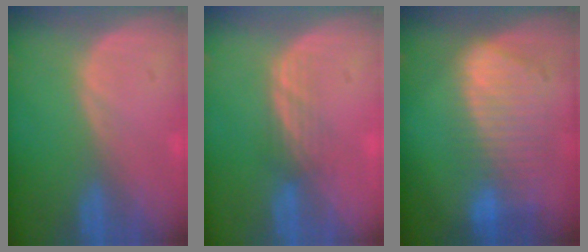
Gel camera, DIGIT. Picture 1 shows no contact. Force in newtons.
{"total": 2.8, "press": 2.5, "slide": 1.2}
{"total": 9.3, "press": 8.1, "slide": 4.5}